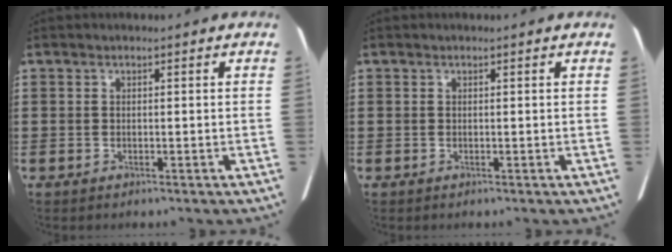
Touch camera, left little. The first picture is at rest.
{"total": 0.0}